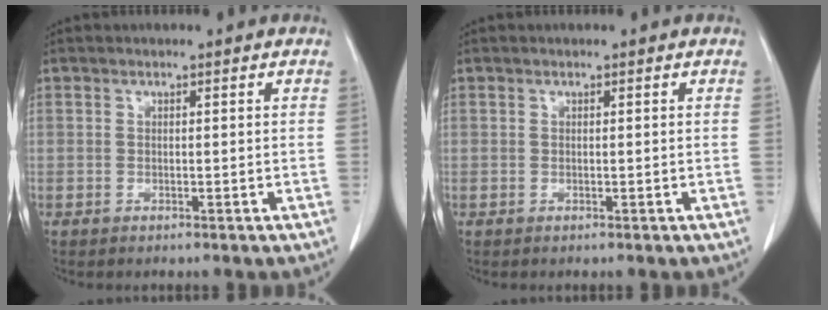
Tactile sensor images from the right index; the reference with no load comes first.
{"total": 0.0}